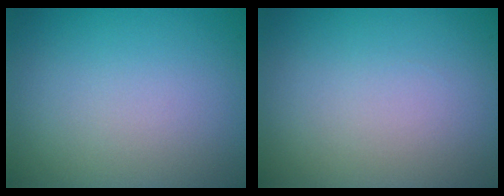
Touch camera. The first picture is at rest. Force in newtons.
{"total": 0.0}